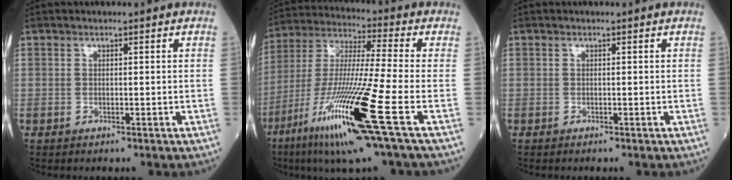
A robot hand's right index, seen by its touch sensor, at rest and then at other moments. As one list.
[{"total": 19.4, "force": [-8.5, -0.7, 17.5], "torque": [-0.363, -0.045, -0.164]}, {"total": 0.0}]